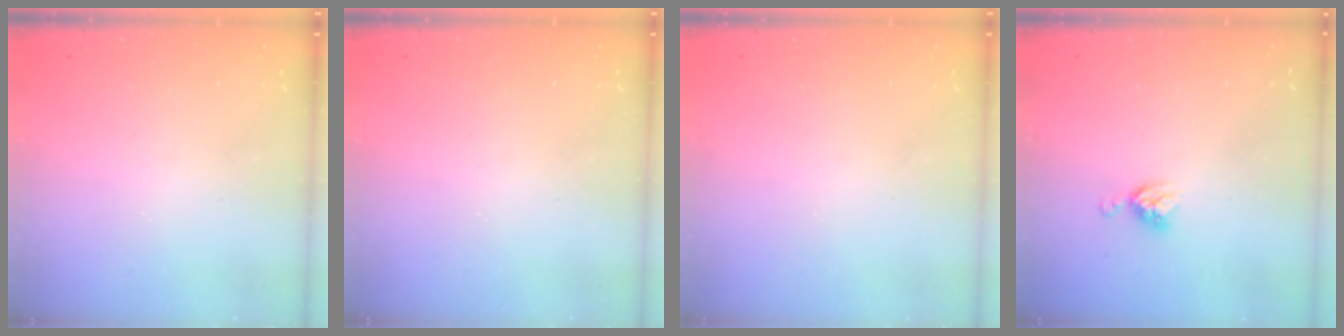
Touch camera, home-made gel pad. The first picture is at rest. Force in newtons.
{"total": 0.0}
{"total": 0.0}
{"total": 5.9, "press": 5.9, "slide": 0.4}